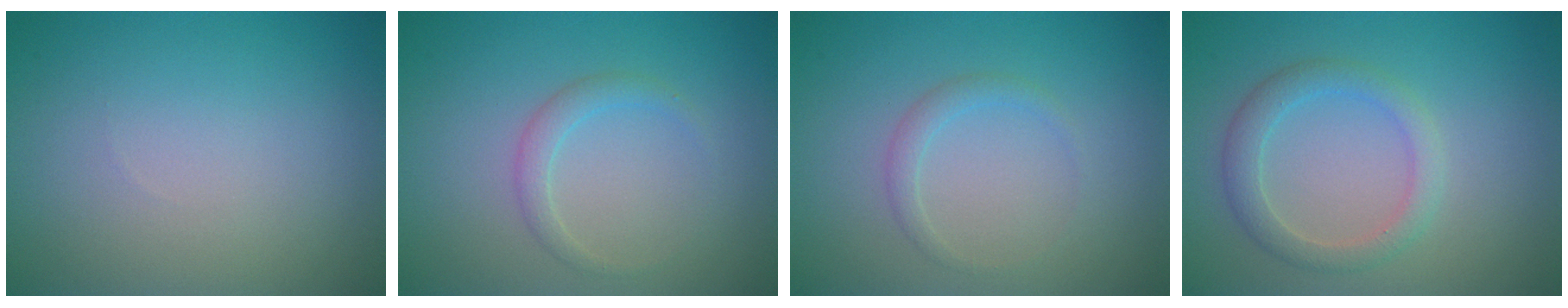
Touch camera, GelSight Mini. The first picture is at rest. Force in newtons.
{"total": 1.5, "press": 1.5, "slide": 0.1}
{"total": 1.2, "press": 1.2, "slide": 0.1}
{"total": 2.8, "press": 2.8, "slide": 0.1}